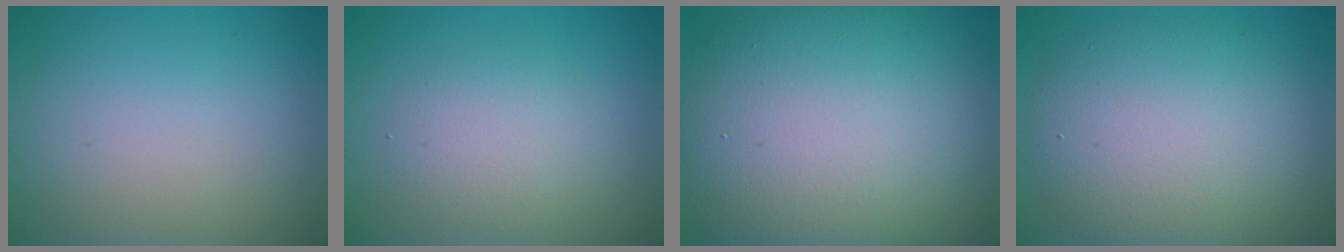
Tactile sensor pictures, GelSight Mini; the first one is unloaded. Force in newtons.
{"total": 2.9, "press": 2.9, "slide": 0.3}
{"total": 15.6, "press": 15.5, "slide": 0.8}
{"total": 8.6, "press": 8.6, "slide": 0.5}